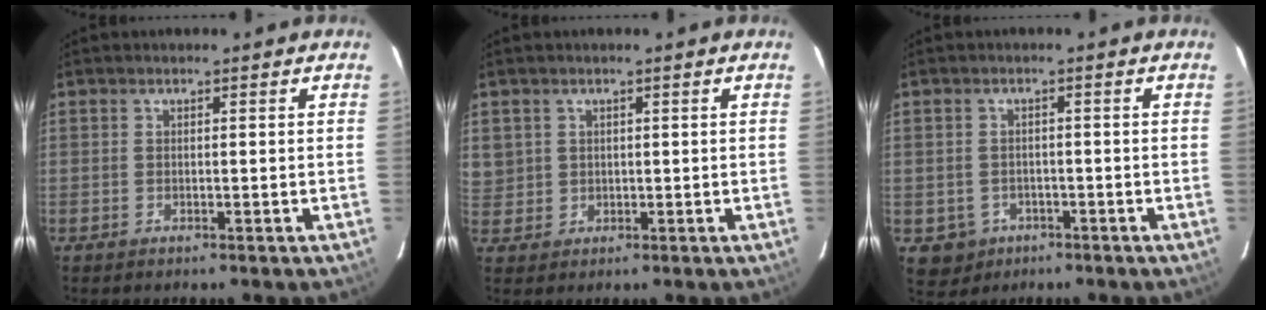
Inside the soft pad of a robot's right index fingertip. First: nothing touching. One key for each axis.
{"total": 3.7, "fx": 1.4, "fy": 3.4, "fz": 0.3, "tx": -0.003, "ty": 0.003, "tz": 0.035}
{"total": 4.0, "fx": -1.6, "fy": 3.7, "fz": 0.5, "tx": -0.009, "ty": 0.008, "tz": -0.017}